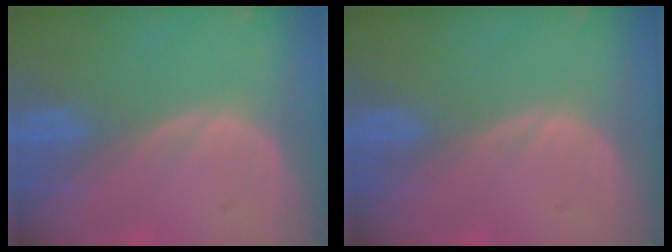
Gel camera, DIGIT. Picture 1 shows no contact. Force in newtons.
{"total": 0.0}